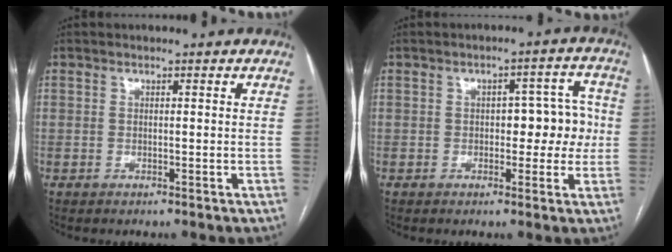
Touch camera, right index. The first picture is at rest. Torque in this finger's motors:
{"motor_torque": [0.60, 0.00, 0.21, 0.05]}